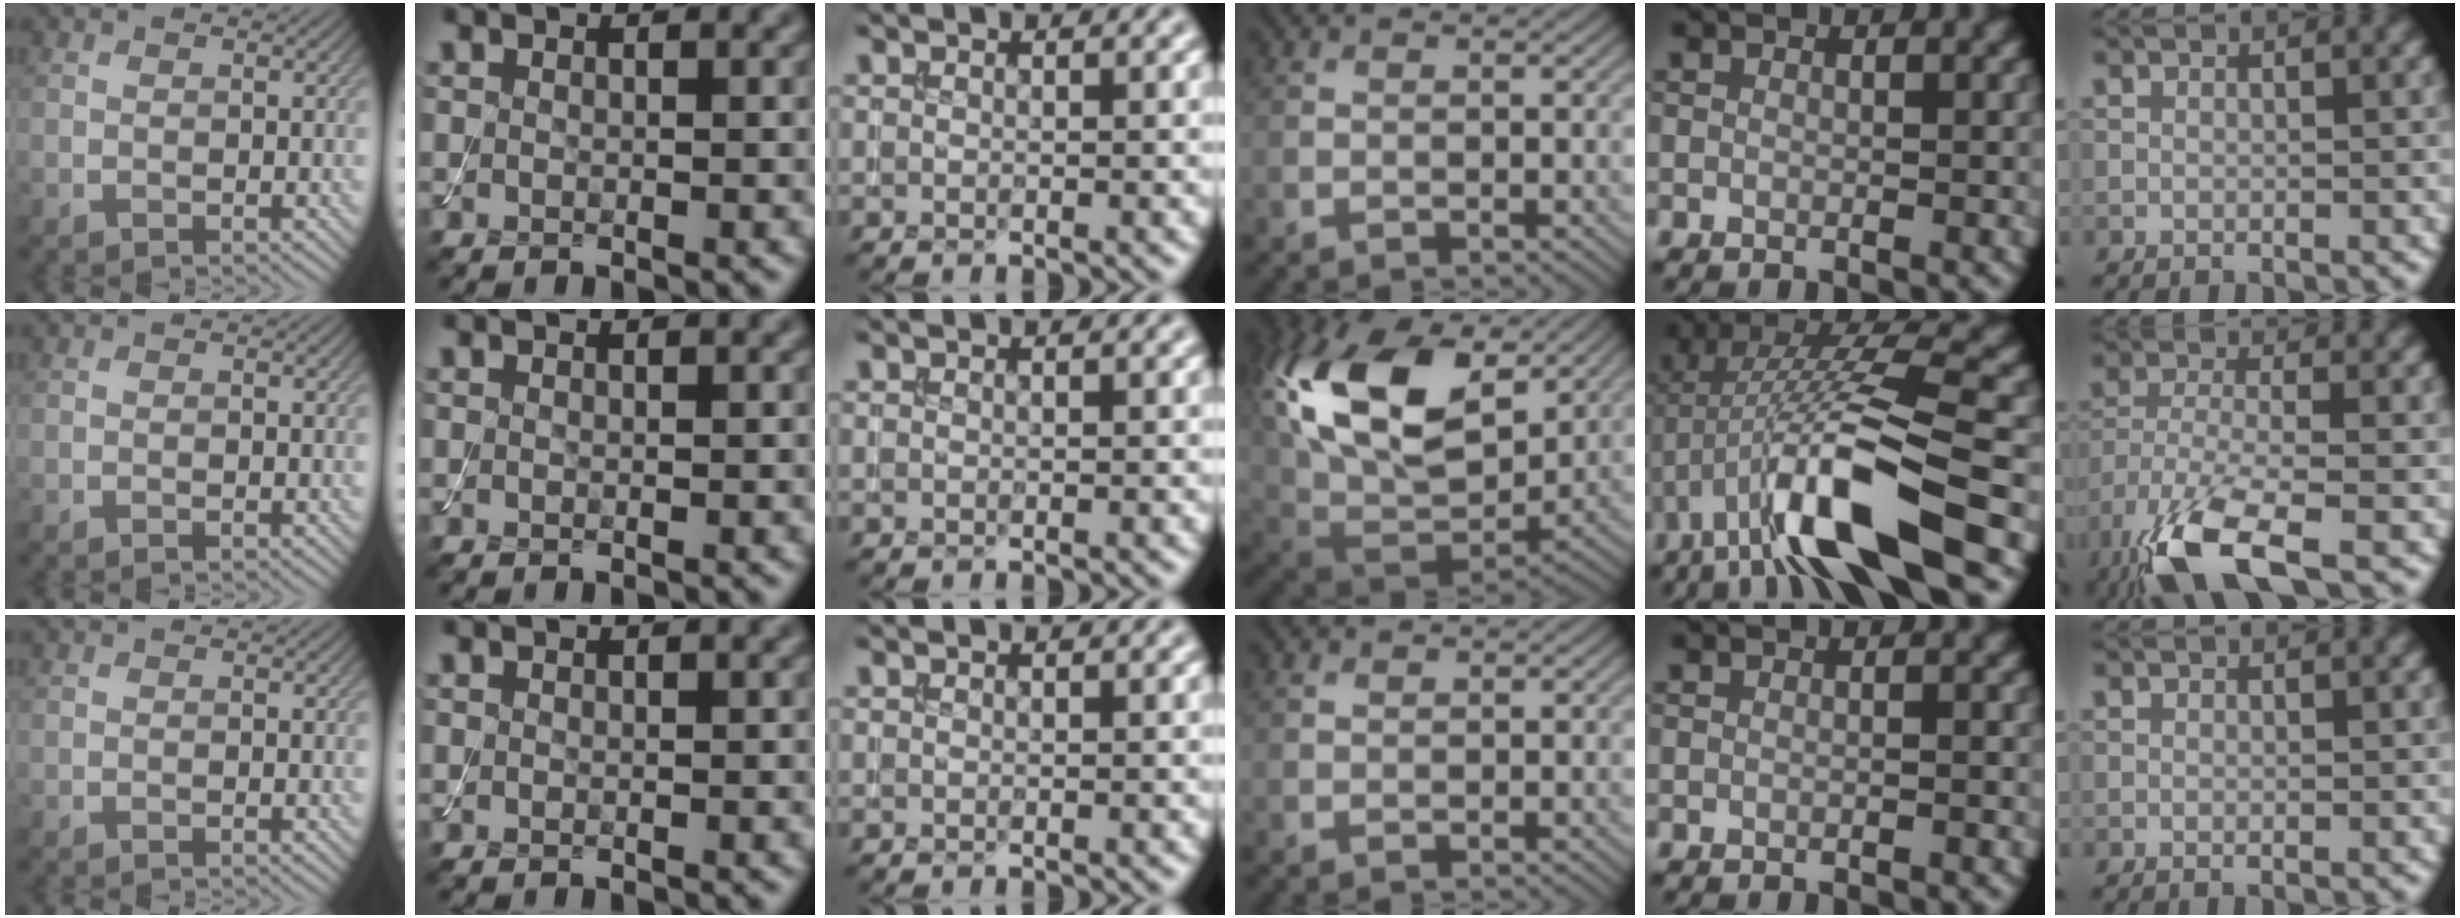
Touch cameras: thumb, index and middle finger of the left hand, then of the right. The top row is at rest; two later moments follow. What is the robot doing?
{"motion": "assemble", "object": "toy tower of hanoi"}